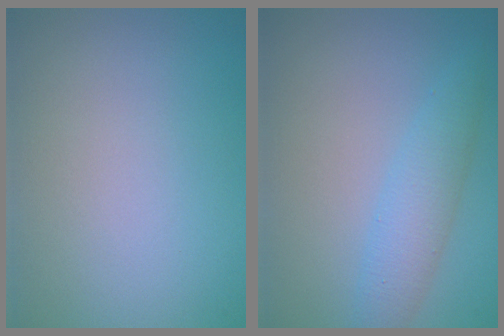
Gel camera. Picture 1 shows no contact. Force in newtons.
{"total": 2.9, "press": 2.9, "slide": 0.1}